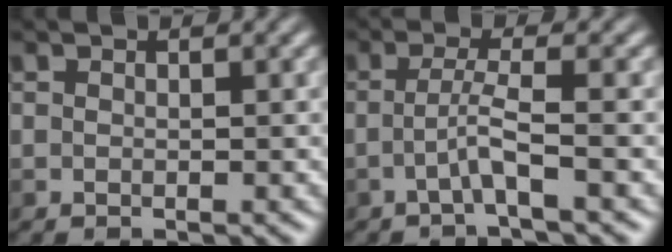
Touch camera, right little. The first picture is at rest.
{"total": 2.1, "force": [-1.2, -0.5, 1.7], "torque": [-0.038, 0.010, -0.024]}